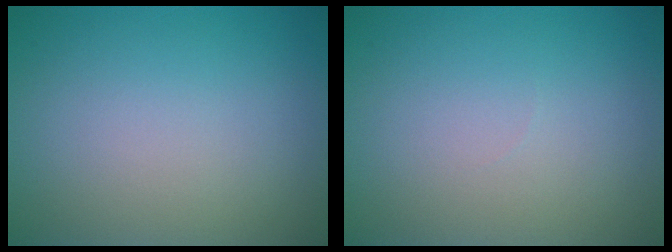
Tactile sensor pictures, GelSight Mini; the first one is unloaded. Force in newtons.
{"total": 0.0}